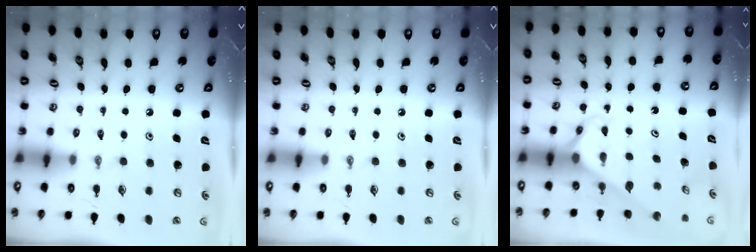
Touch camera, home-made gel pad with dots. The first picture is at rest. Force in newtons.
{"total": 0.0}
{"total": 2.5, "press": 2.5, "slide": 0.2}